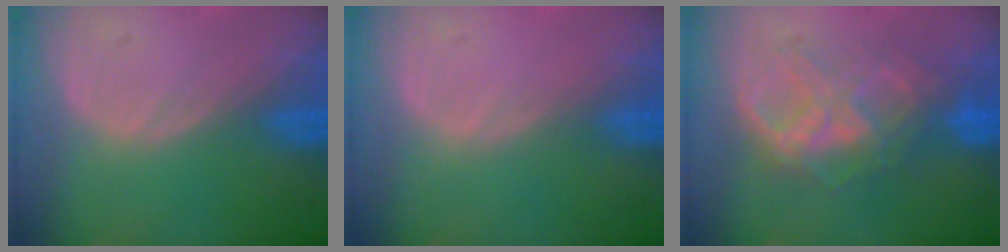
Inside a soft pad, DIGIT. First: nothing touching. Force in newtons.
{"total": 0.0}
{"total": 7.3, "press": 7.3, "slide": 0.3}